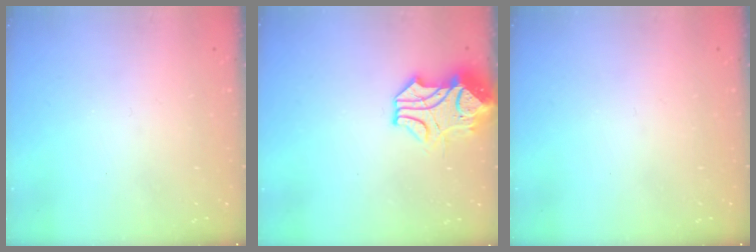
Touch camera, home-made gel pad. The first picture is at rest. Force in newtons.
{"total": 3.0, "press": 2.8, "slide": 1.1}
{"total": 0.0}